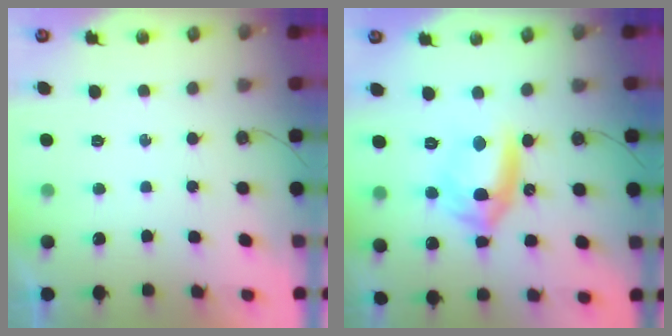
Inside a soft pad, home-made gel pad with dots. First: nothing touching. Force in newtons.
{"total": 11.5, "press": 11.3, "slide": 2.2}